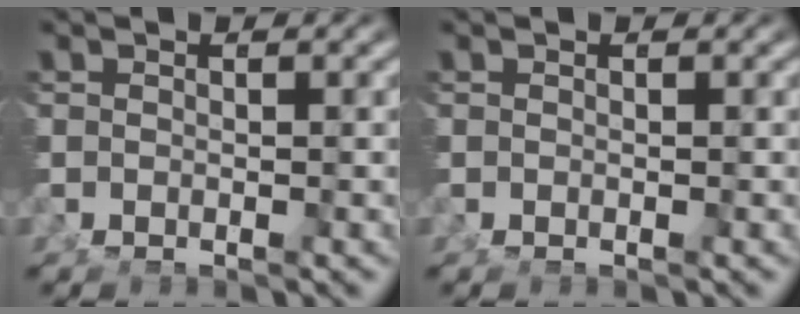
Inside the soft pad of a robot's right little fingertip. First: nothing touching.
{"total": 0.0}